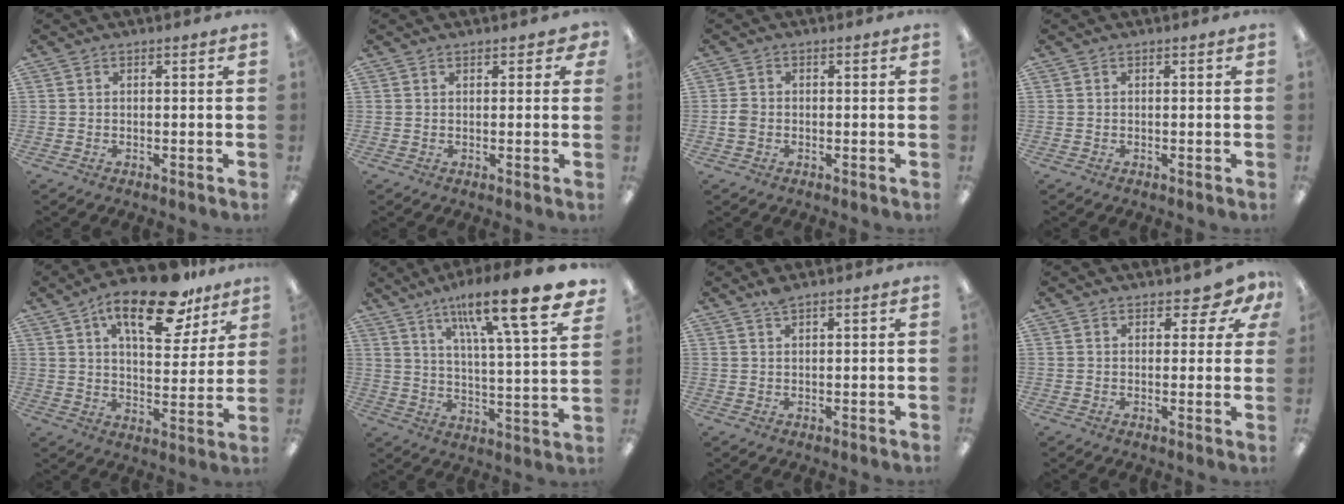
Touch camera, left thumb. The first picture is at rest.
{"total": 2.4, "force": [1.4, 1.3, 1.4], "torque": [-0.014, -0.004, 0.021]}
{"total": 2.1, "force": [-0.5, 1.7, 1.2], "torque": [-0.022, 0.003, -0.008]}
{"total": 0.0}
{"total": 18.6, "force": [11.7, 7.6, 12.3], "torque": [-0.183, -0.054, 0.188]}
{"total": 18.7, "force": [13.0, 2.9, 13.1], "torque": [-0.207, -0.083, 0.200]}
{"total": 2.1, "force": [1.8, 0.2, 1.1], "torque": [-0.025, 0.001, 0.032]}
{"total": 5.1, "force": [3.3, 2.7, 2.8], "torque": [-0.029, -0.013, 0.057]}